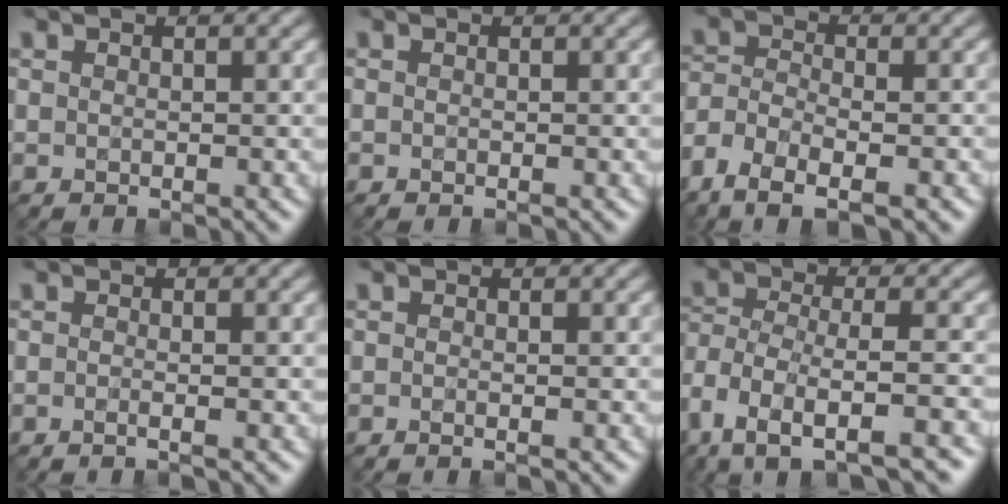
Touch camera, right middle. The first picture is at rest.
{"total": 0.0}
{"total": 7.4, "force": [-5.1, 3.0, 4.4], "torque": [-0.083, -0.016, -0.081]}
{"total": 1.2, "force": [-0.4, 0.5, 1.1], "torque": [-0.011, -0.012, -0.017]}
{"total": 1.0, "force": [-0.3, 0.4, 0.9], "torque": [-0.012, -0.011, -0.010]}
{"total": 9.1, "force": [-5.8, 3.8, 6.0], "torque": [-0.112, 0.007, -0.097]}